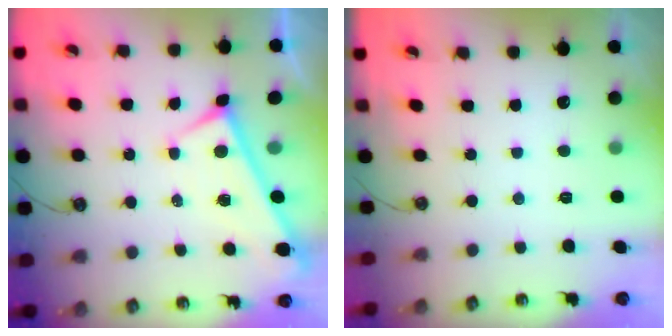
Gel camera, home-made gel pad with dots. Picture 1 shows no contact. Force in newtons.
{"total": 0.0}